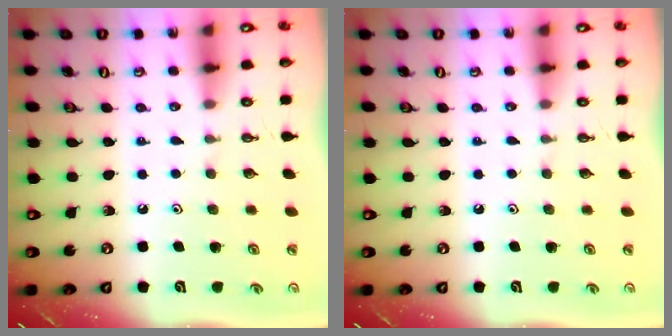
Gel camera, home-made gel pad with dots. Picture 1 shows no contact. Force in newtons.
{"total": 0.0}